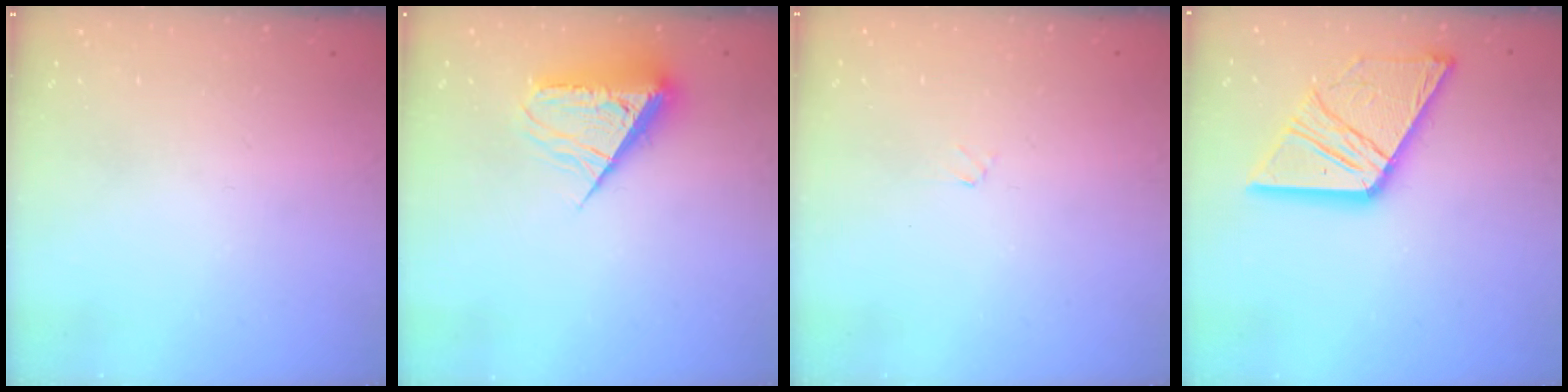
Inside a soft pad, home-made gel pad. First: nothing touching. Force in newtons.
{"total": 8.5, "press": 8.4, "slide": 1.2}
{"total": 0.9, "press": 0.9, "slide": 0.2}
{"total": 18.4, "press": 18.3, "slide": 2.2}